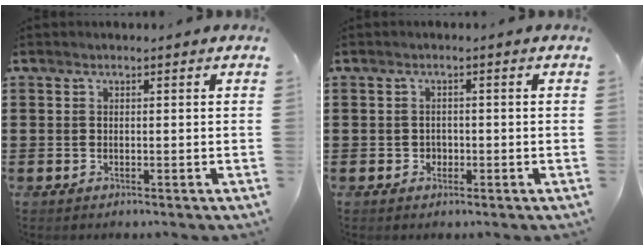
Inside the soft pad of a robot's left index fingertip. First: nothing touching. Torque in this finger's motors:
{"motor_torque": [-0.03, 0.10, 0.00, 0.01]}